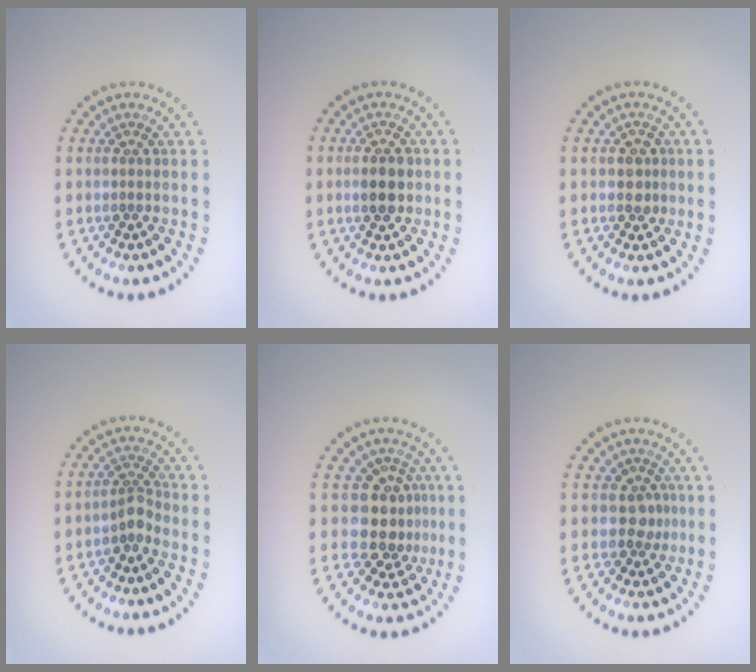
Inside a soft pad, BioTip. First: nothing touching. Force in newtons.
{"total": 2.9, "press": 2.9, "slide": 0.1}
{"total": 1.8, "press": 1.7, "slide": 0.4}
{"total": 2.0, "press": 1.4, "slide": 1.4}
{"total": 4.0, "press": 3.5, "slide": 1.9}
{"total": 1.8, "press": 1.4, "slide": 1.2}